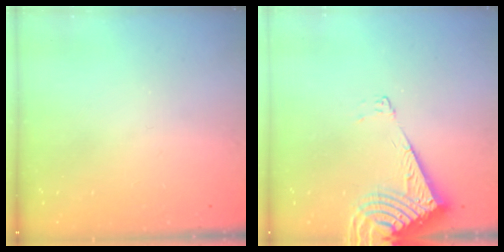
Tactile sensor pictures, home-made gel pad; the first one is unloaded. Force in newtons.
{"total": 10.1, "press": 10.0, "slide": 1.3}